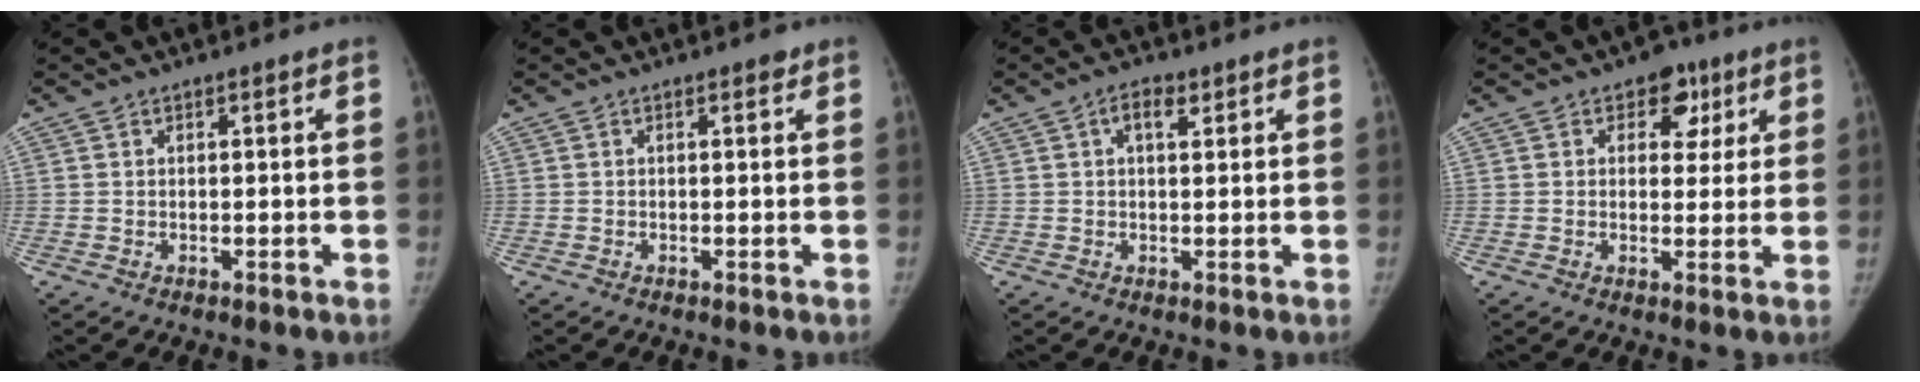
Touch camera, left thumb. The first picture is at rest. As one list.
[{"total": 0.6, "force": [0.4, 0.4, 0.3], "torque": [-0.001, -0.002, 0.003]}, {"total": 3.3, "force": [1.5, 1.7, 2.4], "torque": [-0.030, 0.001, 0.023]}, {"total": 6.1, "force": [2.8, 4.5, 3.0], "torque": [0.006, -0.005, 0.032]}]